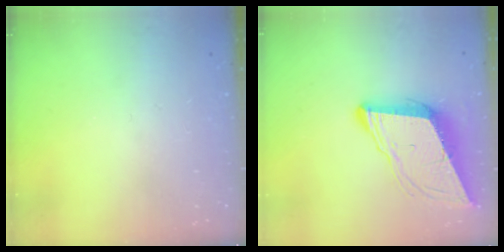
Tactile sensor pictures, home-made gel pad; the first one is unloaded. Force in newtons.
{"total": 10.5, "press": 9.9, "slide": 3.6}